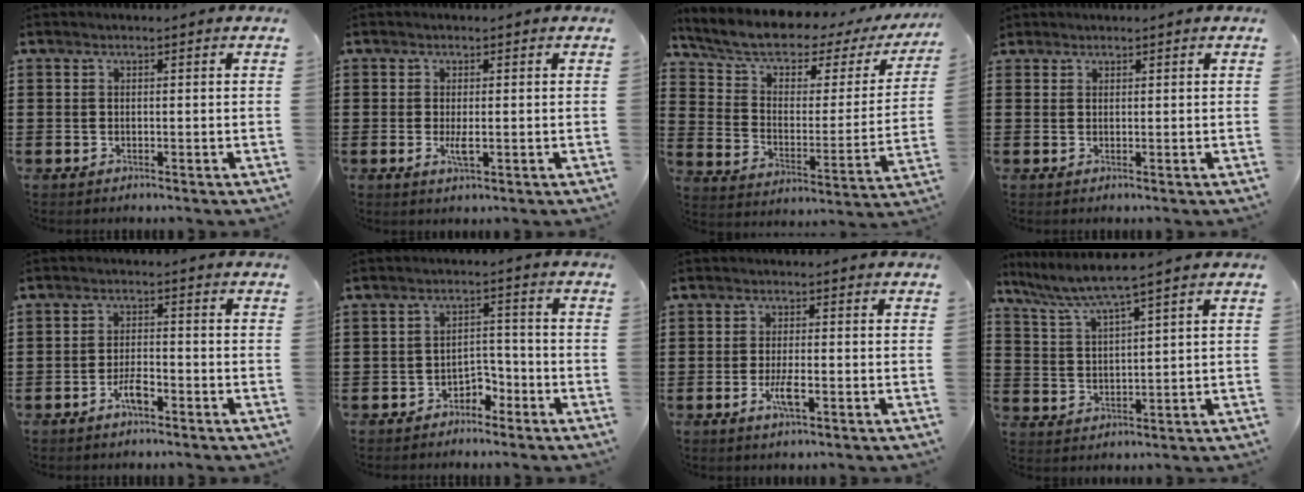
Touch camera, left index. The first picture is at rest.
{"total": 2.3, "force": [-0.2, 0.6, 2.2], "torque": [-0.046, -0.005, -0.006]}
{"total": 6.5, "force": [5.0, 2.6, 3.3], "torque": [-0.090, -0.035, 0.083]}
{"total": 1.0, "force": [0.9, 0.4, 0.1], "torque": [-0.004, 0.002, 0.018]}
{"total": 3.6, "force": [-2.1, 1.1, 2.7], "torque": [-0.052, 0.005, -0.041]}
{"total": 3.3, "force": [-2.8, 1.6, 0.9], "torque": [-0.022, 0.008, -0.058]}
{"total": 3.8, "force": [-1.2, 0.8, 3.5], "torque": [-0.079, -0.007, -0.027]}
{"total": 4.7, "force": [3.8, -0.6, 2.6], "torque": [-0.065, -0.022, 0.062]}